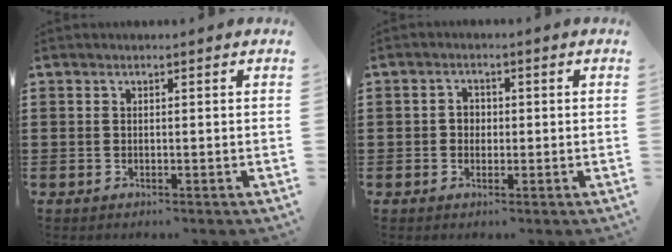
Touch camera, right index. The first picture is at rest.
{"total": 1.9, "force": [-0.2, 1.7, 0.8], "torque": [-0.021, 0.007, -0.007]}